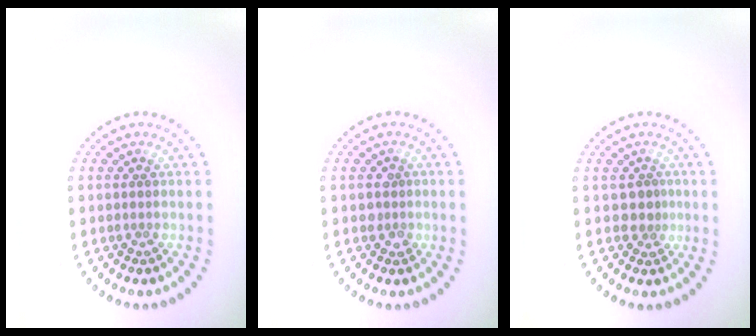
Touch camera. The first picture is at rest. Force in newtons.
{"total": 1.1, "press": 1.1, "slide": 0.4}
{"total": 1.5, "press": 0.9, "slide": 1.1}